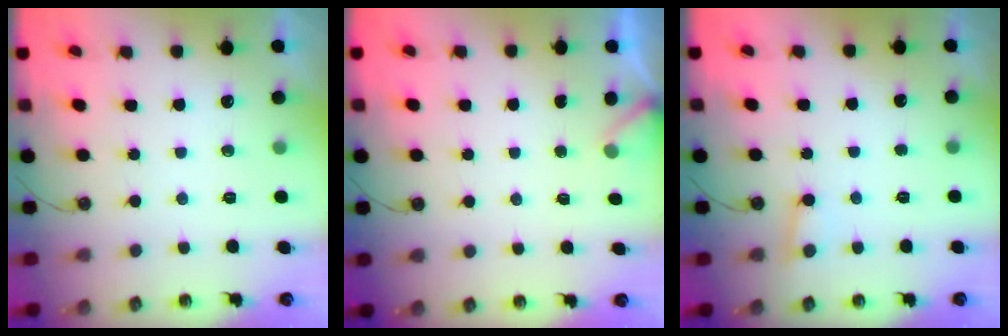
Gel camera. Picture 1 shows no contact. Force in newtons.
{"total": 1.7, "press": 1.7, "slide": 0.1}
{"total": 3.9, "press": 3.8, "slide": 0.4}